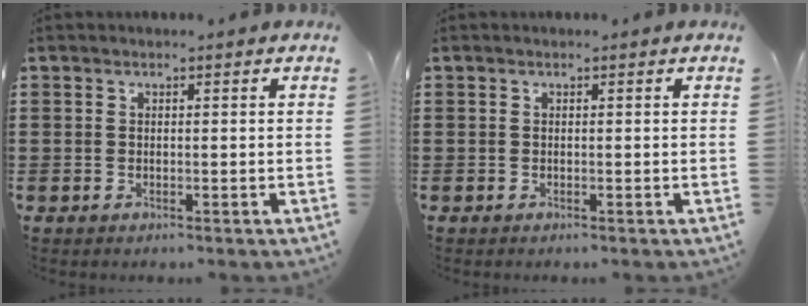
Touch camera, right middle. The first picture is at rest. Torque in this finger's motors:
{"motor_torque": [-0.25, 0.02, 0.00, -0.01]}